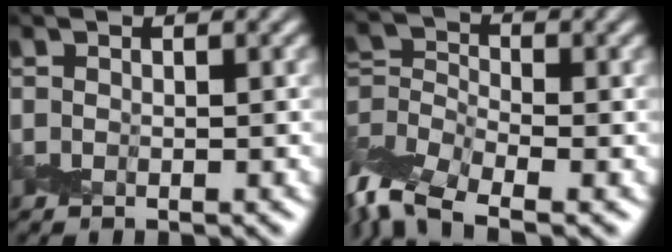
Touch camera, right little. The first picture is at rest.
{"total": 6.8, "force": [-4.6, 2.8, 4.2], "torque": [-0.085, -0.003, -0.108]}